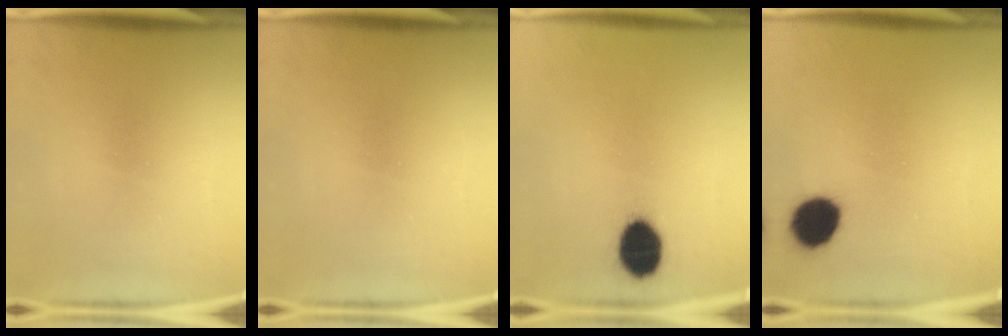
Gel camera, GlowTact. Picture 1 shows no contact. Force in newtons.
{"total": 0.0}
{"total": 10.4}
{"total": 9.2}